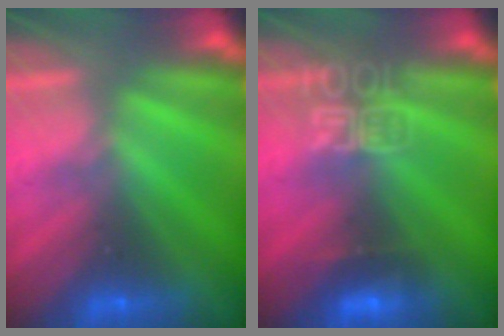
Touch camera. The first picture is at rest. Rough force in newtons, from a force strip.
{"total": 7.4}